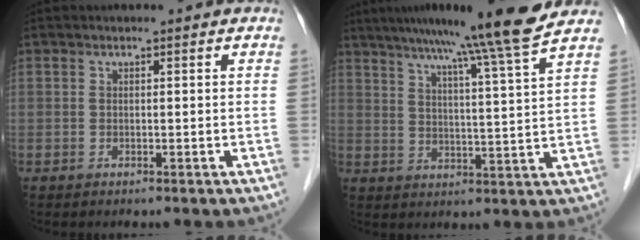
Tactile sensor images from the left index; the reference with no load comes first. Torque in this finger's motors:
{"motor_torque": [1.03, -1.10, 0.75, 0.21]}